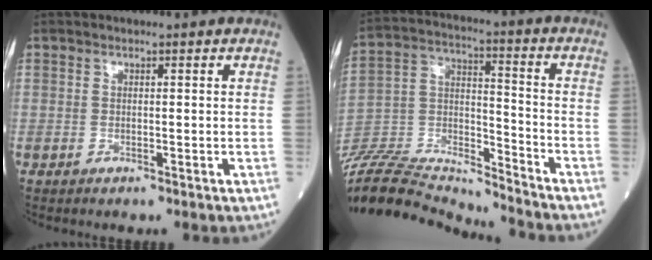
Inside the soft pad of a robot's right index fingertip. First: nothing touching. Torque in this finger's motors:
{"motor_torque": [-0.25, -0.17, -0.15, -0.21]}